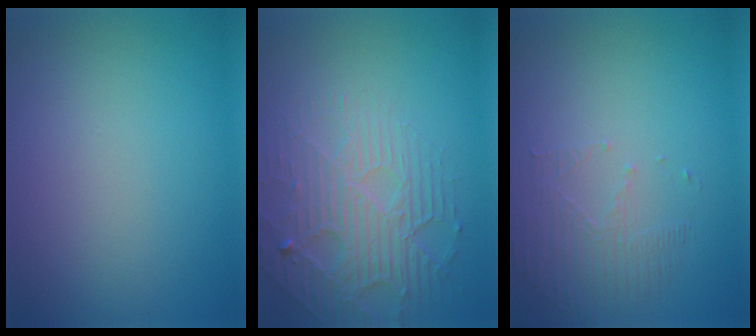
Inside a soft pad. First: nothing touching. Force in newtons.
{"total": 3.8, "press": 3.4, "slide": 1.6}
{"total": 1.7, "press": 0.9, "slide": 1.4}